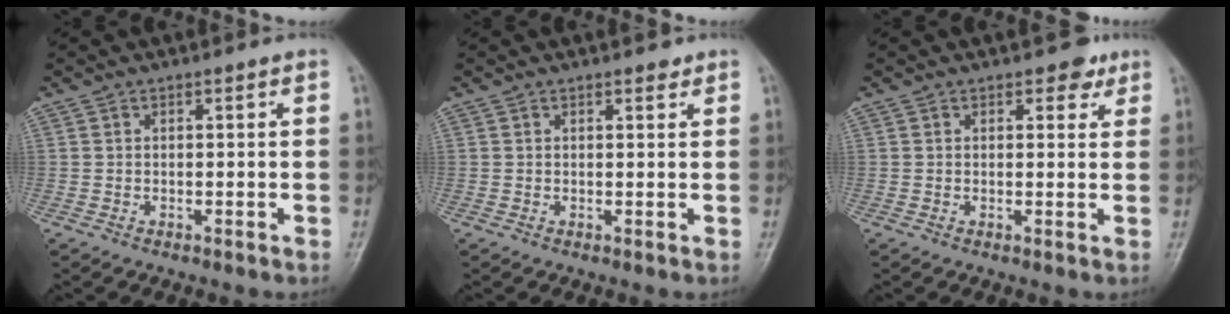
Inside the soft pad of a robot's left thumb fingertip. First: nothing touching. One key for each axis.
{"total": 1.4, "fx": 1.0, "fy": 0.6, "fz": 0.7, "tx": -0.005, "ty": -0.005, "tz": 0.011}
{"total": 2.8, "fx": 1.8, "fy": 1.7, "fz": 1.3, "tx": 0.002, "ty": -0.007, "tz": 0.020}